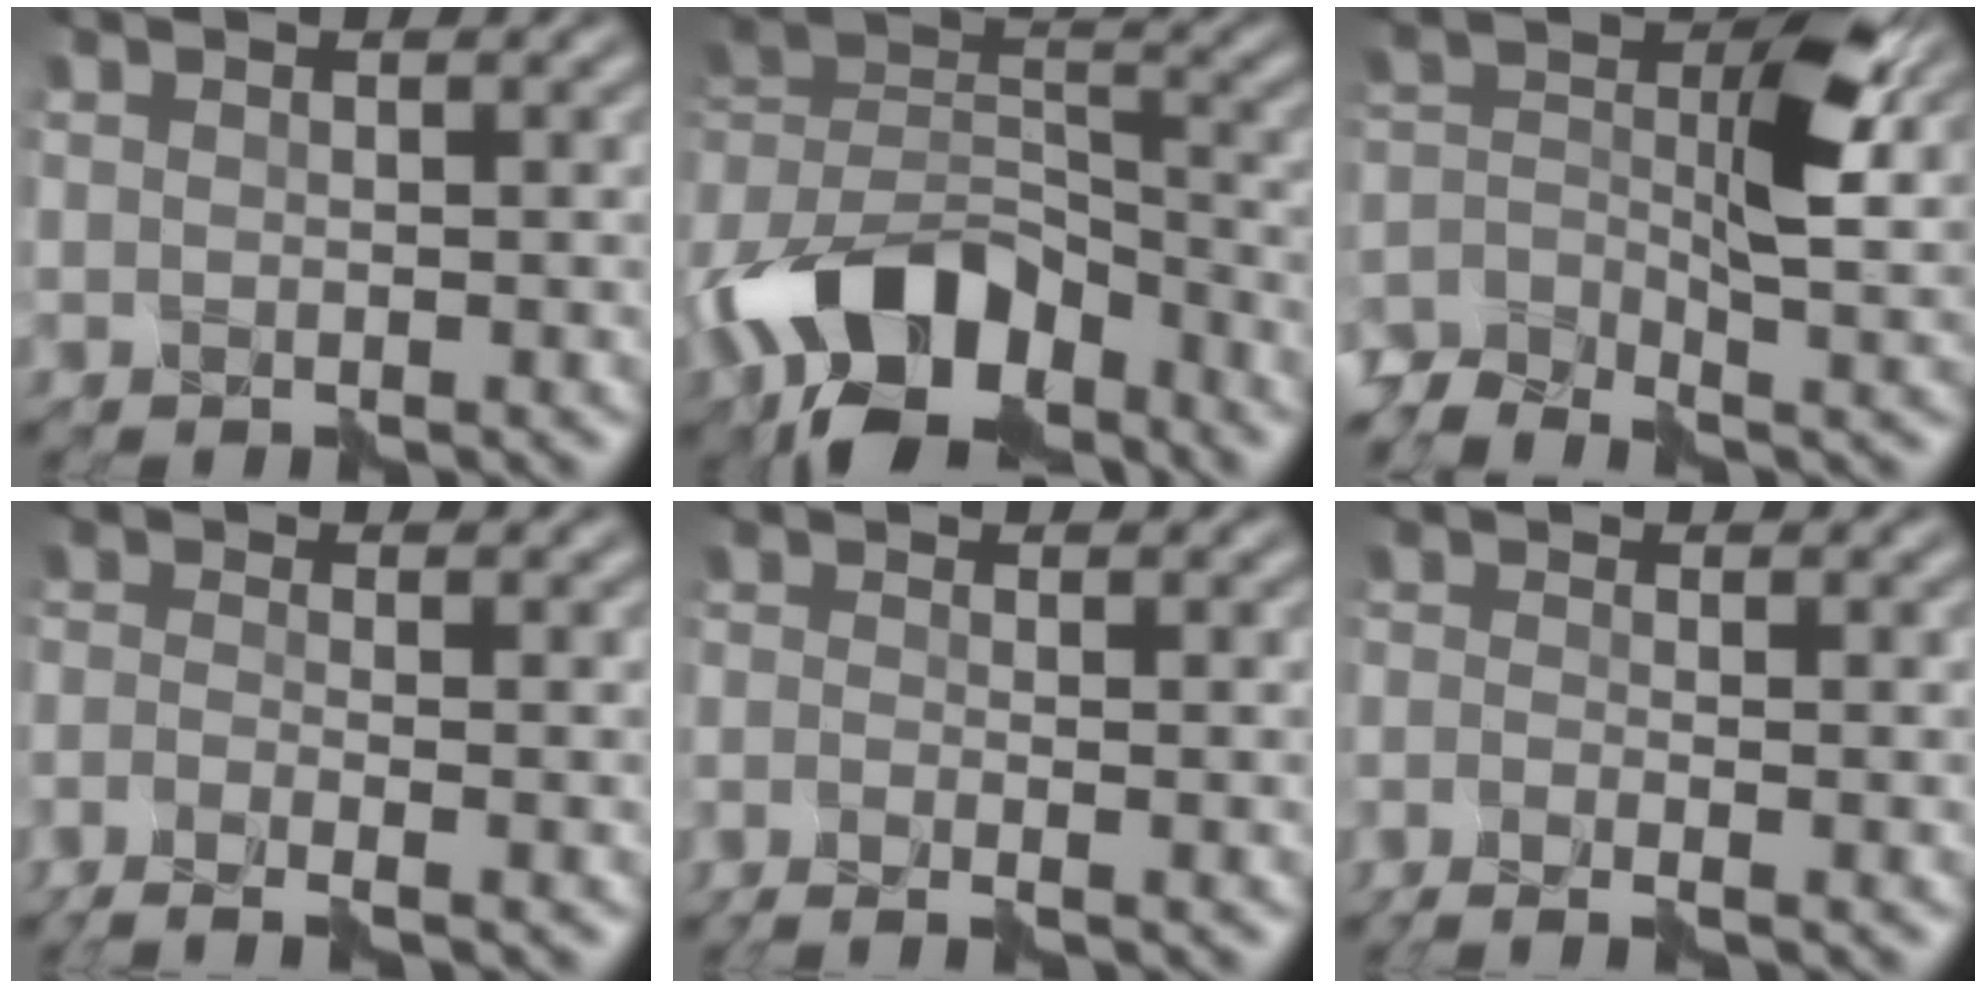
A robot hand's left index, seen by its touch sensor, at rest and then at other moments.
{"total": 12.4, "force": [-8.0, 6.7, 6.6], "torque": [-0.135, 0.009, -0.148]}
{"total": 4.8, "force": [-2.8, 1.3, 3.6], "torque": [-0.073, 0.000, -0.069]}
{"total": 2.9, "force": [-2.0, -0.1, 2.1], "torque": [-0.041, 0.002, -0.040]}
{"total": 1.7, "force": [-1.1, -0.4, 1.2], "torque": [-0.026, 0.003, -0.019]}
{"total": 2.1, "force": [-1.4, -0.3, 1.5], "torque": [-0.031, 0.003, -0.025]}